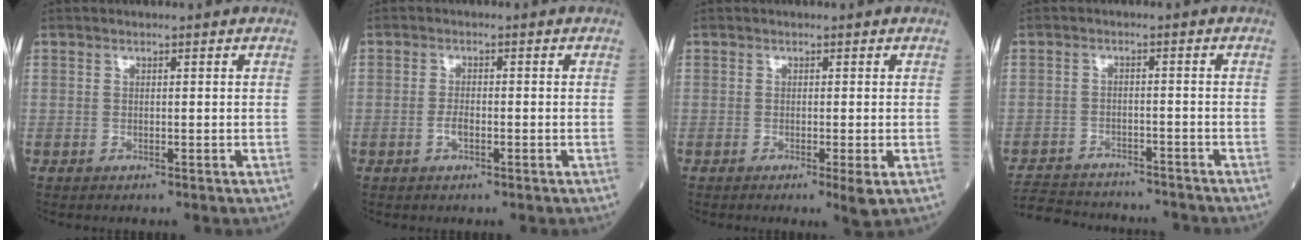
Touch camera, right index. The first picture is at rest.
{"total": 1.8, "force": [-0.7, 0.6, 1.5], "torque": [-0.030, 0.002, -0.013]}
{"total": 2.2, "force": [-0.8, 0.0, 2.0], "torque": [-0.024, -0.008, -0.012]}
{"total": 13.6, "force": [-12.7, 3.4, 3.4], "torque": [-0.077, 0.008, -0.178]}